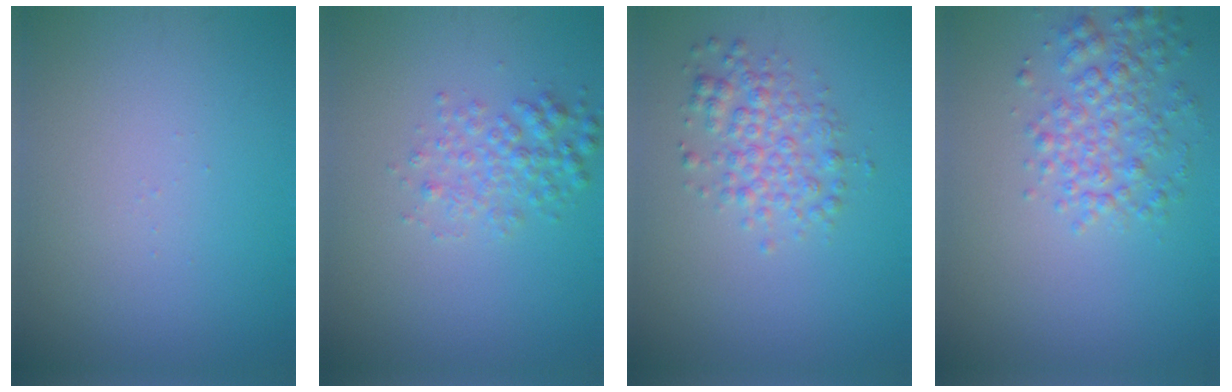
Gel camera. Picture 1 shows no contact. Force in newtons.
{"total": 2.5, "press": 2.5, "slide": 0.0}
{"total": 3.1, "press": 3.1, "slide": 0.1}
{"total": 3.7, "press": 3.7, "slide": 0.2}